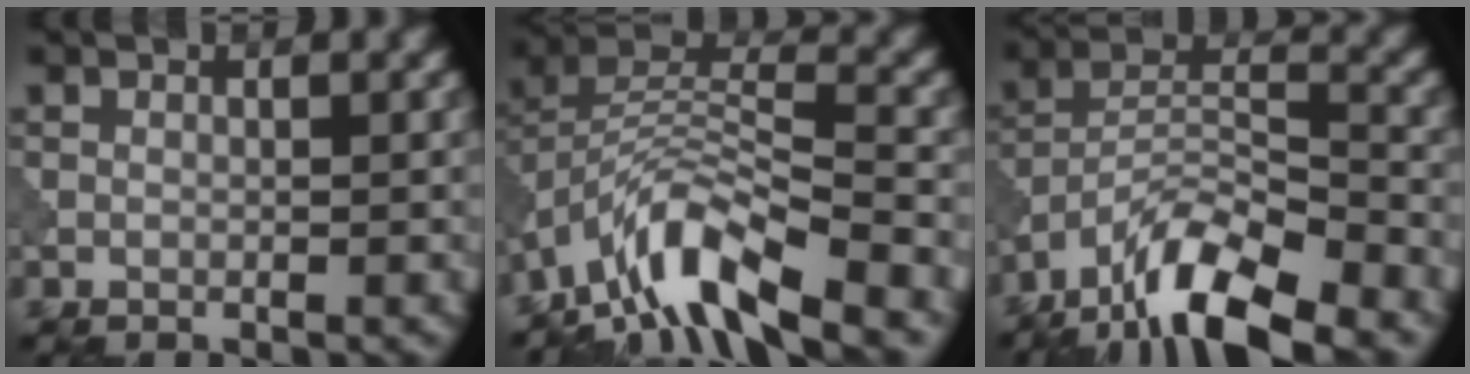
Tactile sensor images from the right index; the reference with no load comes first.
{"total": 9.1, "force": [-6.6, 2.5, 5.8], "torque": [-0.097, 0.006, -0.136]}
{"total": 10.0, "force": [-7.4, 2.8, 6.2], "torque": [-0.102, 0.008, -0.145]}